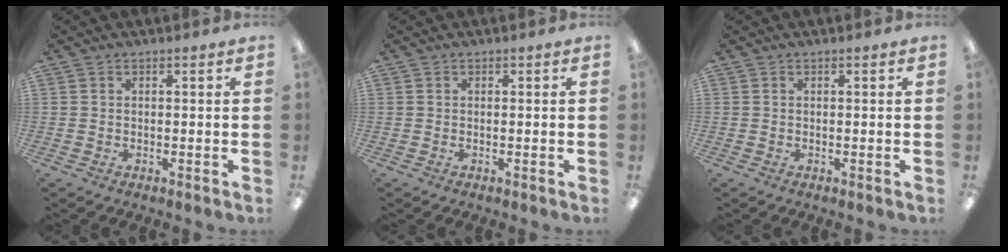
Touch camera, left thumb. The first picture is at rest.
{"total": 0.0}
{"total": 0.0}